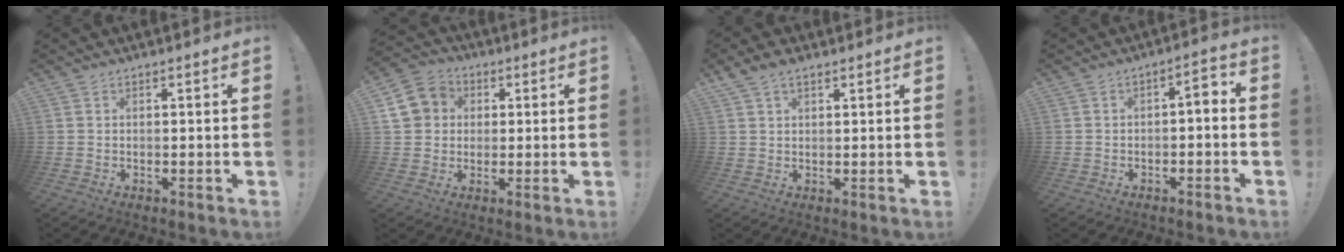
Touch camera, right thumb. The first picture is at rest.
{"total": 9.8, "force": [1.3, 9.1, 3.4], "torque": [-0.050, 0.009, 0.031]}
{"total": 3.9, "force": [2.6, 2.0, 2.0], "torque": [-0.037, -0.005, 0.051]}
{"total": 3.7, "force": [-2.2, 1.2, 2.8], "torque": [-0.044, 0.009, -0.041]}